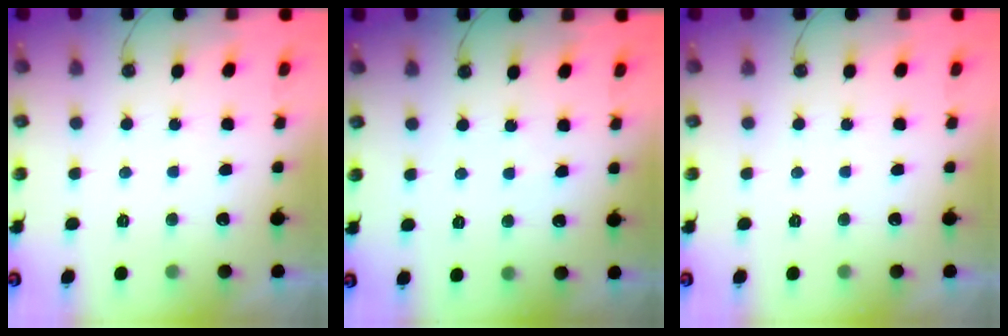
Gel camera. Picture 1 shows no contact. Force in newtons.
{"total": 3.2, "press": 3.2, "slide": 0.5}
{"total": 0.0}